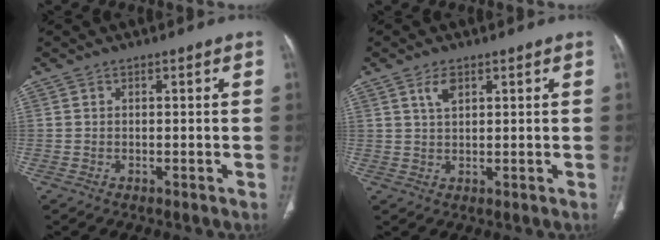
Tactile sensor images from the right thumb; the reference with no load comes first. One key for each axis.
{"total": 2.9, "fx": 1.6, "fy": 1.4, "fz": 2.0, "tx": -0.035, "ty": -0.005, "tz": 0.034}